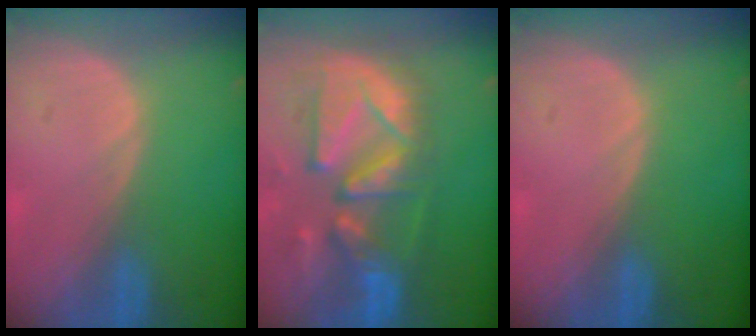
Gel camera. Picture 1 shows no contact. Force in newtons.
{"total": 13.2, "press": 11.3, "slide": 6.9}
{"total": 0.0}